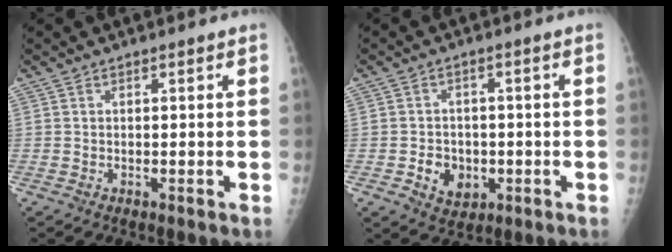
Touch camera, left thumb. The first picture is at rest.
{"total": 5.7, "force": [-1.6, 4.7, 2.8], "torque": [-0.021, 0.008, -0.018]}